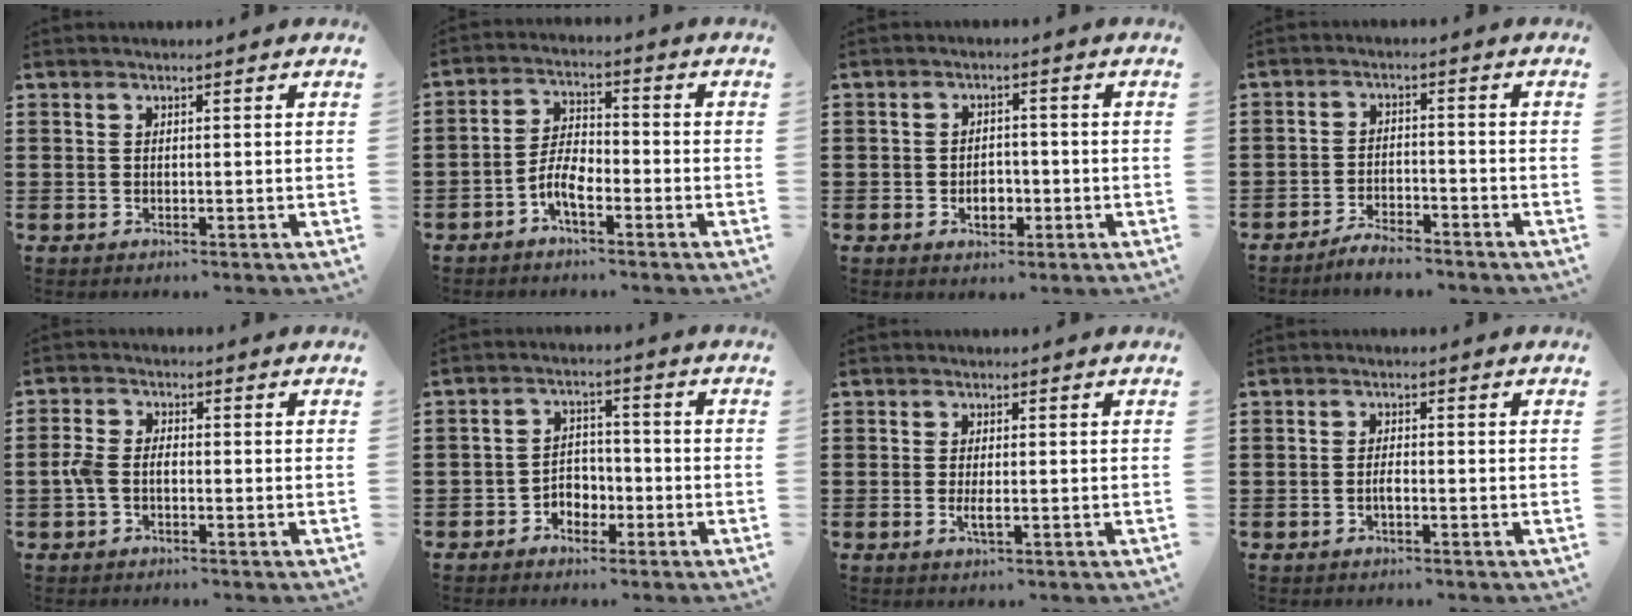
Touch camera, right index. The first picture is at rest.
{"total": 5.1, "force": [-2.7, 2.1, 3.8], "torque": [-0.093, 0.003, -0.059]}
{"total": 3.3, "force": [-1.1, 2.3, 2.2], "torque": [-0.036, 0.002, -0.023]}
{"total": 3.6, "force": [-3.5, 0.3, 0.6], "torque": [-0.014, 0.008, -0.073]}
{"total": 2.9, "force": [-0.8, 1.8, 2.1], "torque": [-0.064, -0.003, -0.023]}
{"total": 3.3, "force": [-2.0, 2.4, 1.0], "torque": [-0.027, 0.010, -0.044]}
{"total": 2.0, "force": [-0.4, 0.5, 1.9], "torque": [-0.041, -0.004, -0.009]}
{"total": 1.5, "force": [-0.6, 0.4, 1.3], "torque": [-0.026, 0.002, -0.011]}